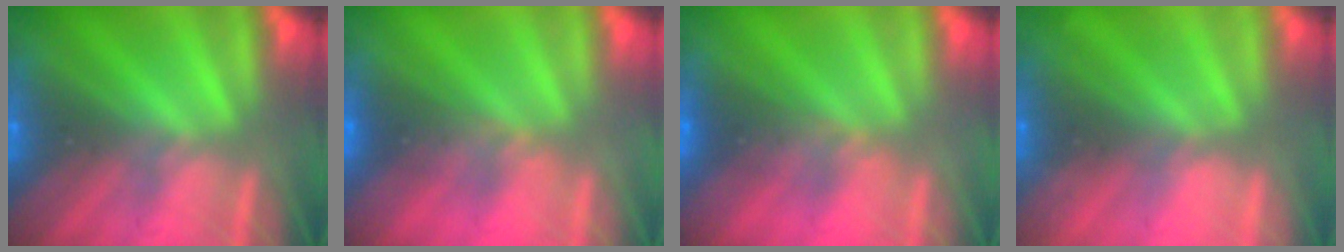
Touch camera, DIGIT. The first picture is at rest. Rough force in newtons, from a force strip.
{"total": 2.9}
{"total": 2.9}
{"total": 2.3}